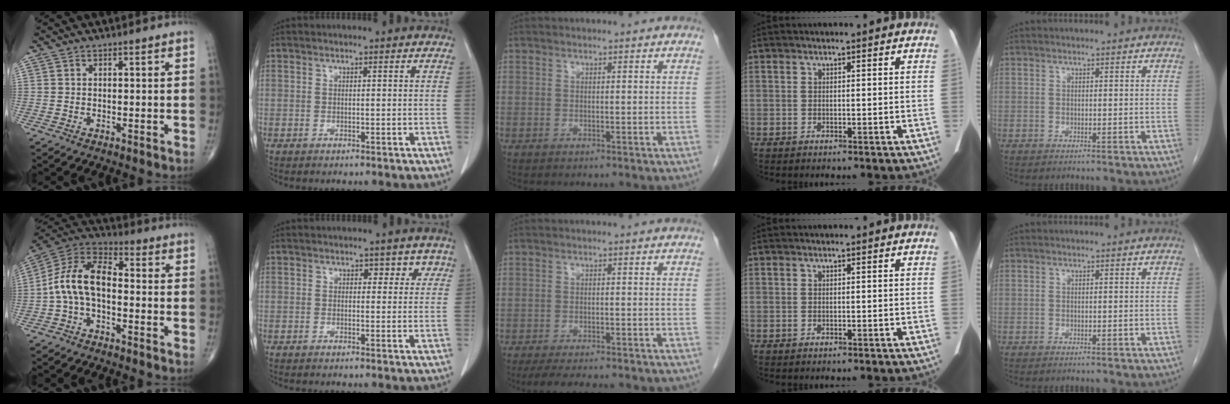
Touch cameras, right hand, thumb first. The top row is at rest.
{"thumb": {"total": 11.2, "force": [-1.7, 6.3, 9.1], "torque": [-0.168, 0.041, -0.044]}, "index": {"total": 2.7, "force": [1.4, 1.9, 1.2], "torque": [0.005, 0.005, 0.012]}, "middle": {"total": 13.1, "force": [-11.3, 3.0, 6.0], "torque": [-0.091, -0.012, -0.143]}}